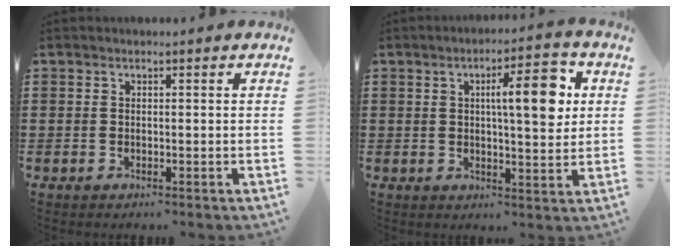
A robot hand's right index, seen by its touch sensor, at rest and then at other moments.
{"total": 9.0, "force": [2.4, 2.5, 8.3], "torque": [-0.130, -0.003, 0.030]}